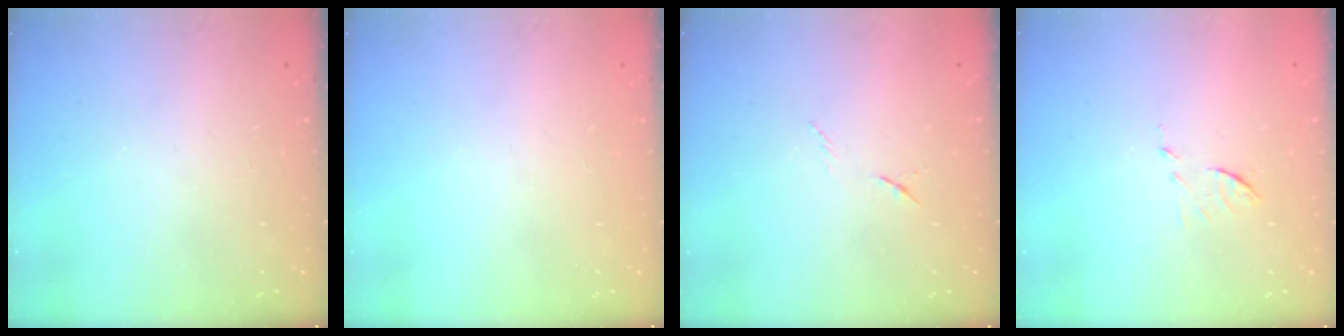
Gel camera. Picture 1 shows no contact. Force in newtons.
{"total": 0.0}
{"total": 6.2, "press": 6.1, "slide": 0.9}
{"total": 6.2, "press": 6.2, "slide": 0.2}